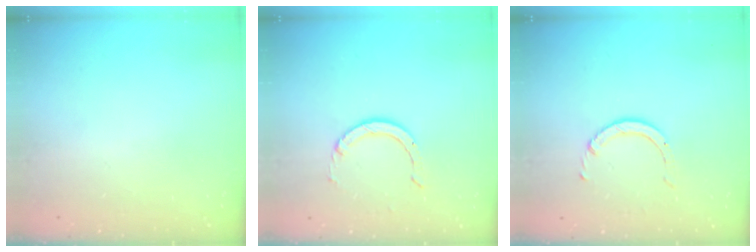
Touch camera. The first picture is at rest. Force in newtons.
{"total": 3.0, "press": 3.0, "slide": 0.3}
{"total": 2.3, "press": 2.3, "slide": 0.3}